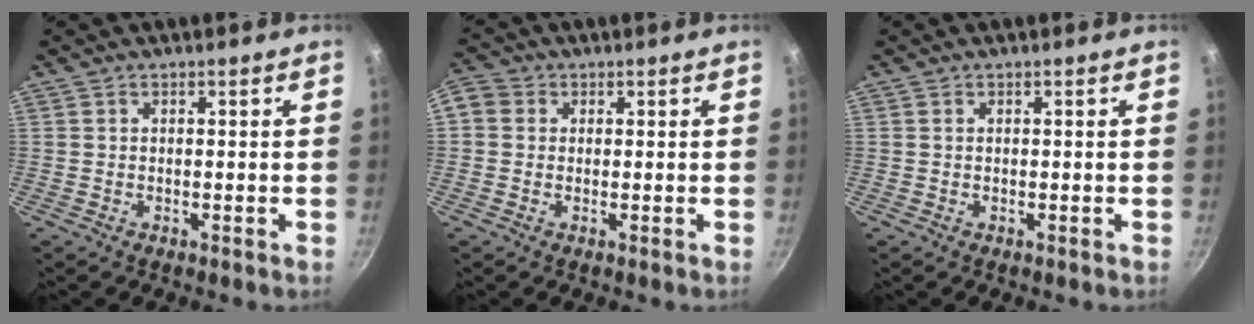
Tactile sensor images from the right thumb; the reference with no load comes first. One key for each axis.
{"total": 5.0, "fx": 0.7, "fy": 4.4, "fz": 2.2, "tx": -0.044, "ty": 0.009, "tz": -0.005}
{"total": 0.0}